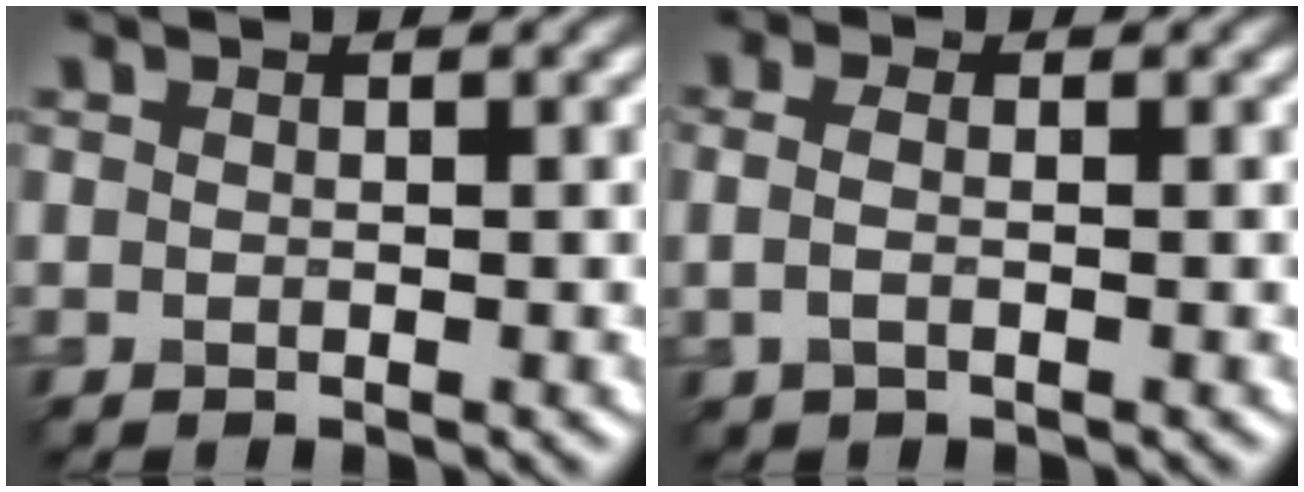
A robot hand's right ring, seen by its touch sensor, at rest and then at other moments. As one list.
[{"total": 1.7, "force": [-0.1, 0.8, 1.5], "torque": [-0.046, 0.001, -0.006]}]